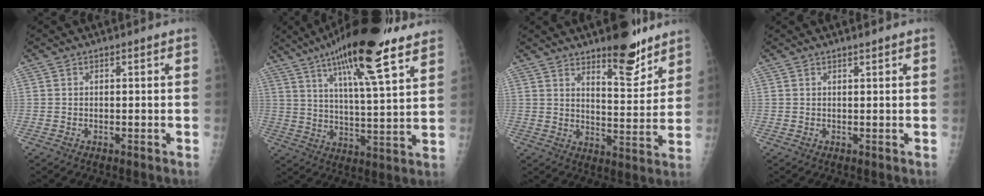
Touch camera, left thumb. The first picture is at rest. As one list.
[{"total": 21.7, "force": [13.7, 4.5, 16.2], "torque": [-0.254, -0.035, 0.219]}, {"total": 11.5, "force": [8.5, 3.7, 6.8], "torque": [-0.071, -0.065, 0.132]}, {"total": 1.1, "force": [0.9, 0.0, 0.7], "torque": [-0.009, -0.005, 0.016]}]